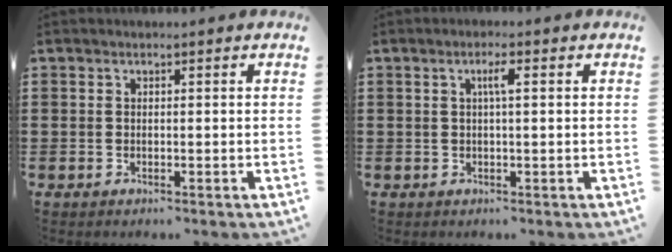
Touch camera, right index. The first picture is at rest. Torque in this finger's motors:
{"motor_torque": [0.38, -0.12, 0.13, 0.04]}